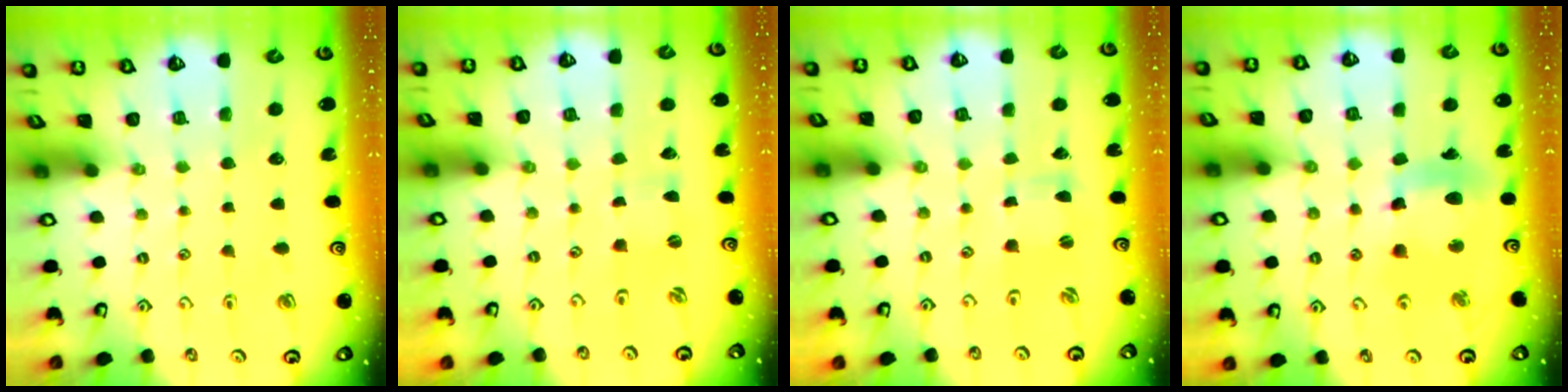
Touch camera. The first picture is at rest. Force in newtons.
{"total": 1.2, "press": 1.2, "slide": 0.4}
{"total": 1.2, "press": 1.2, "slide": 0.2}
{"total": 13.3, "press": 13.2, "slide": 1.8}